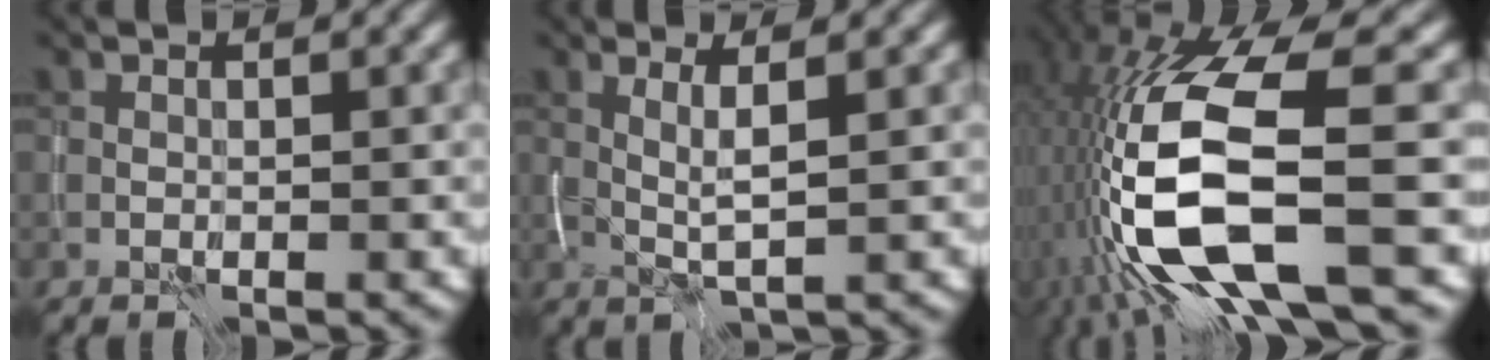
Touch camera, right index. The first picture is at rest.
{"total": 2.6, "force": [0.7, 0.4, 2.5], "torque": [-0.046, -0.007, 0.016]}
{"total": 15.9, "force": [-5.2, 5.1, 14.1], "torque": [-0.284, -0.029, -0.082]}